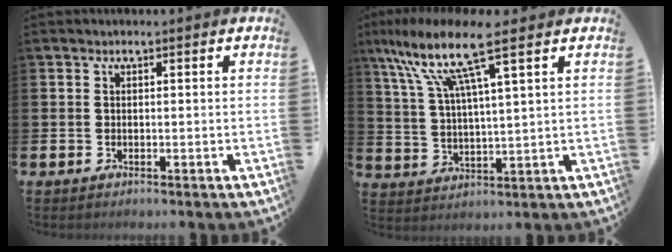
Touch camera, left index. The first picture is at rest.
{"total": 10.5, "force": [7.2, 1.4, 7.6], "torque": [-0.164, -0.026, 0.116]}